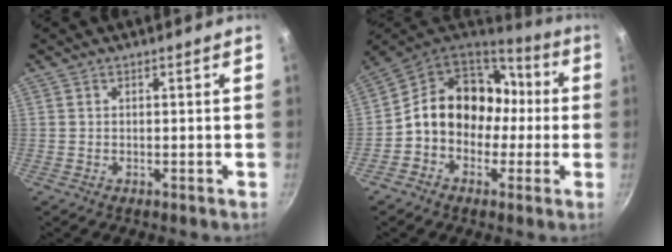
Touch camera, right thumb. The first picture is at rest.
{"total": 16.5, "force": [-0.2, 13.4, 9.6], "torque": [-0.107, 0.057, -0.018]}